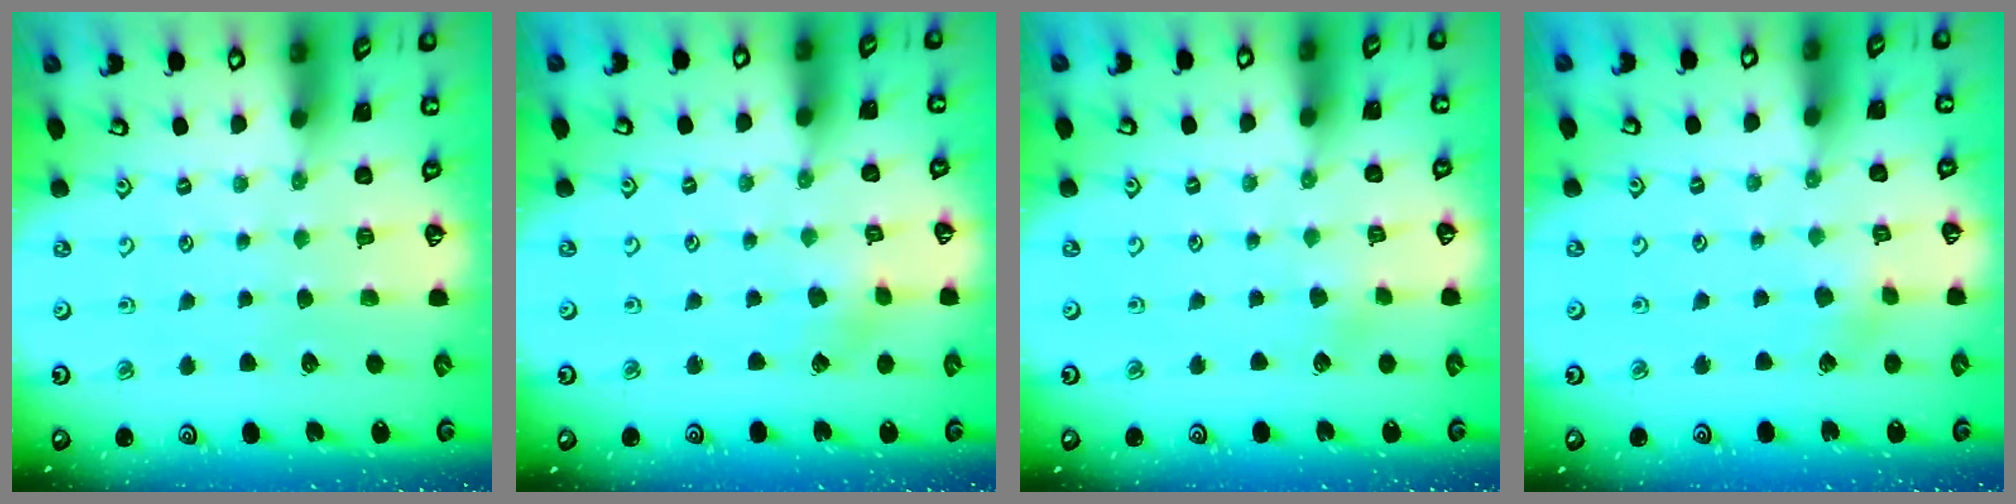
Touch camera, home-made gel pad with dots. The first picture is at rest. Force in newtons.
{"total": 1.8, "press": 1.8, "slide": 0.1}
{"total": 2.9, "press": 2.9, "slide": 0.2}
{"total": 3.0, "press": 2.9, "slide": 0.6}